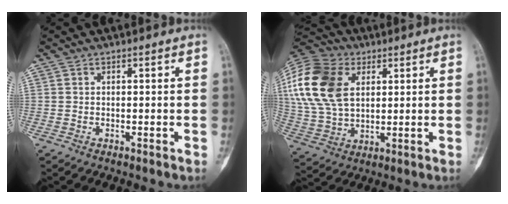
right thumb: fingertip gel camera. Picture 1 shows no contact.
{"total": 20.4, "force": [5.7, 13.9, 13.8], "torque": [-0.291, 0.005, 0.103]}